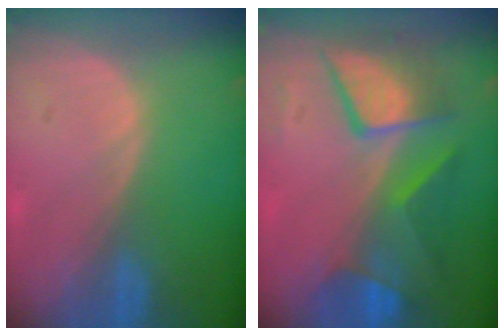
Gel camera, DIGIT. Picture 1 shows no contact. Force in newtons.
{"total": 8.9, "press": 8.8, "slide": 0.7}